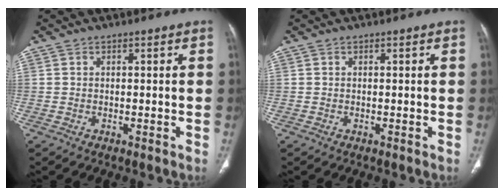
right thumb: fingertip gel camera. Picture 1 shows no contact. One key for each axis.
{"total": 0.0}